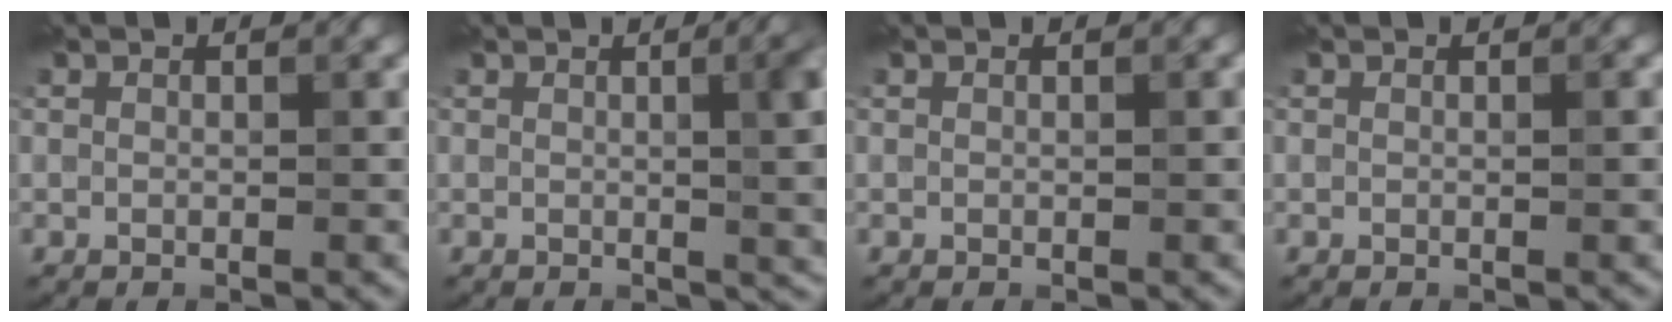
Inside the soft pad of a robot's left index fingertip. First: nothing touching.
{"total": 8.5, "force": [0.9, 3.8, 7.6], "torque": [-0.045, 0.011, 0.013]}
{"total": 0.0}
{"total": 0.6, "force": [0.0, 0.1, 0.6], "torque": [-0.004, 0.001, -0.001]}